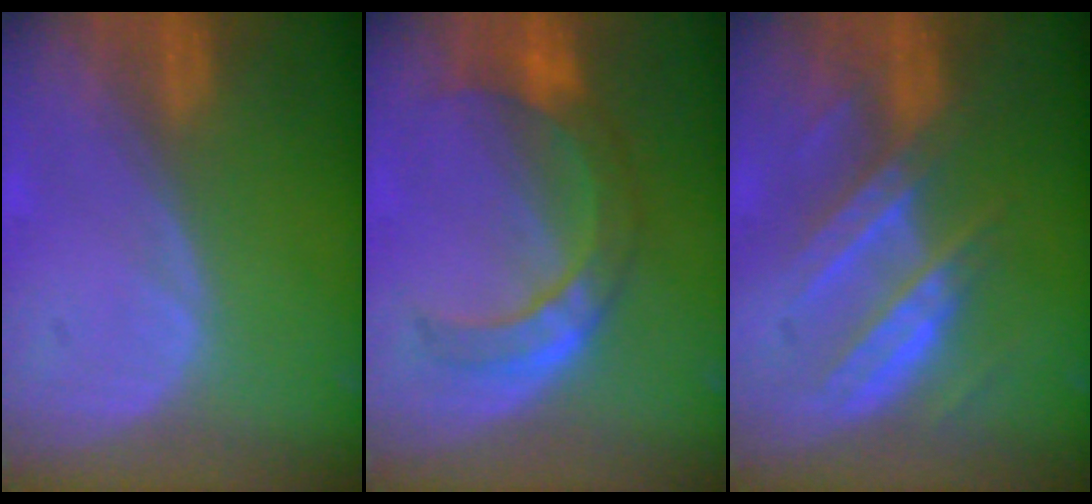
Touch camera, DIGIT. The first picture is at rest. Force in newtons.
{"total": 7.4, "press": 7.2, "slide": 1.9}
{"total": 7.2, "press": 7.2, "slide": 0.6}